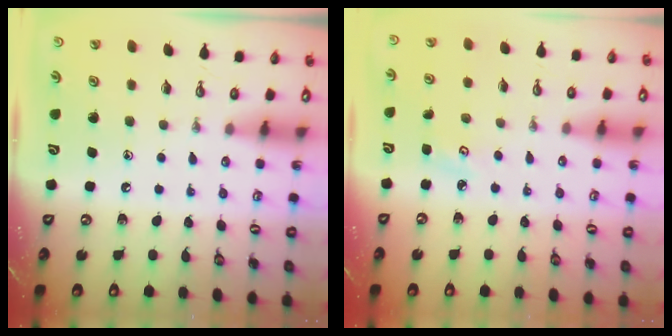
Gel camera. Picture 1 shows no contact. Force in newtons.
{"total": 2.8, "press": 2.8, "slide": 0.4}